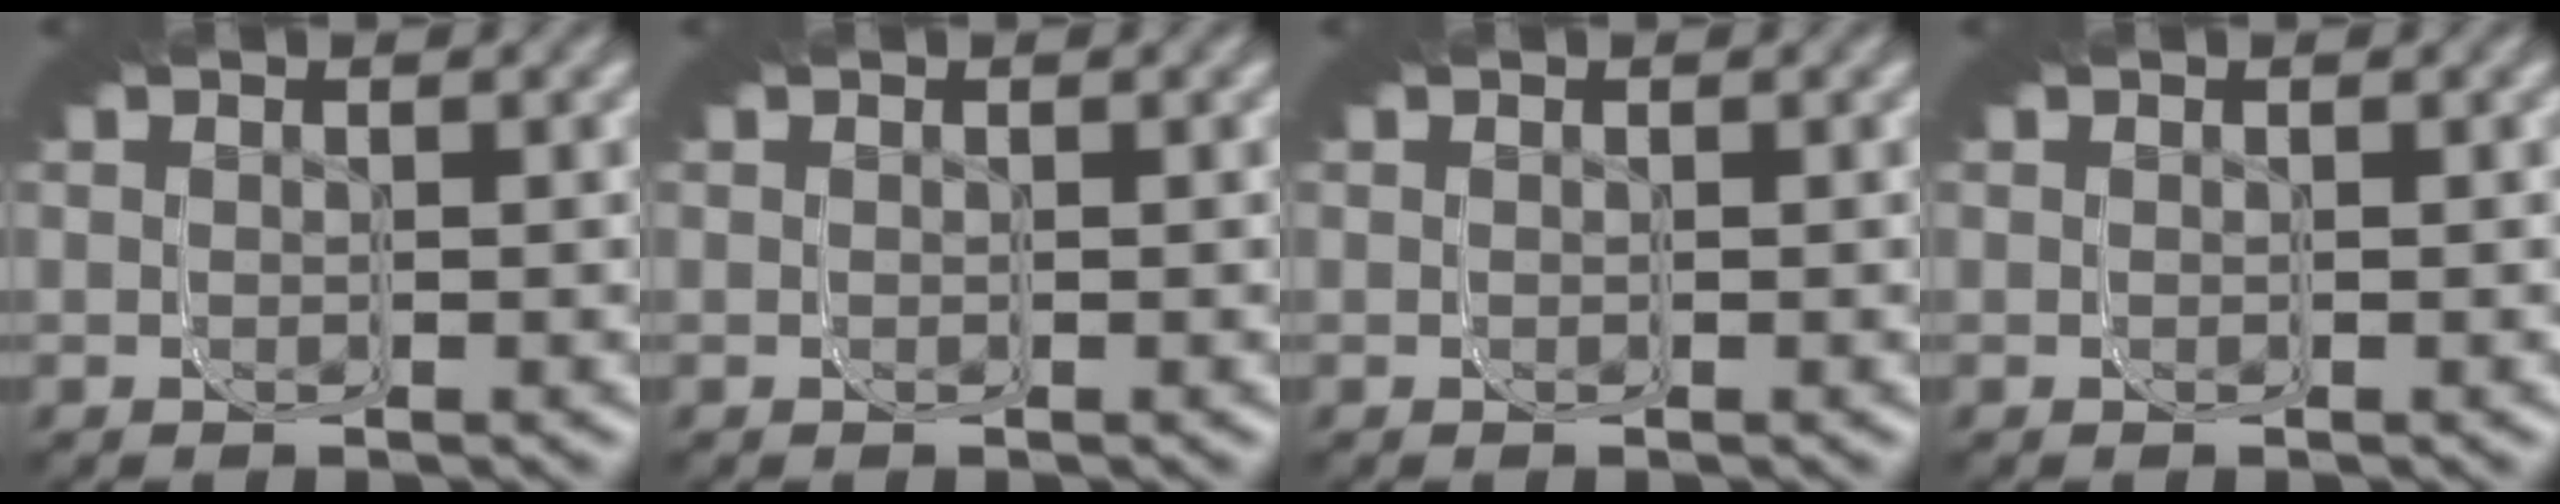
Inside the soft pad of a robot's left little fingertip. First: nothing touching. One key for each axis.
{"total": 0.0}
{"total": 0.0}
{"total": 0.0}